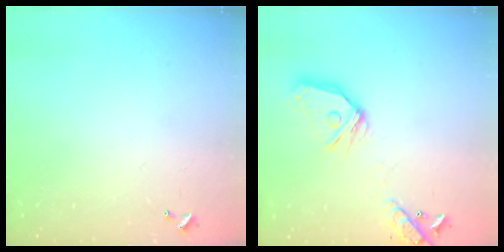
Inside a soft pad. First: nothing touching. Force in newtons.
{"total": 18.6, "press": 18.4, "slide": 2.5}